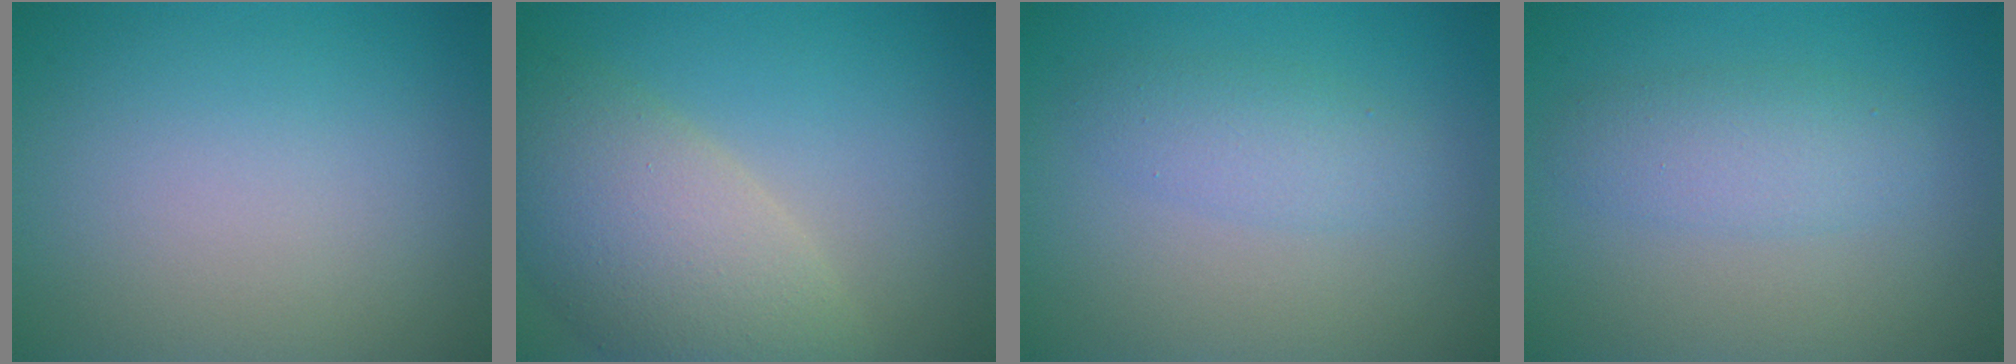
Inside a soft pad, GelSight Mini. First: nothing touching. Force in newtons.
{"total": 8.2, "press": 8.2, "slide": 0.7}
{"total": 2.3, "press": 2.3, "slide": 0.1}
{"total": 2.9, "press": 2.9, "slide": 0.1}